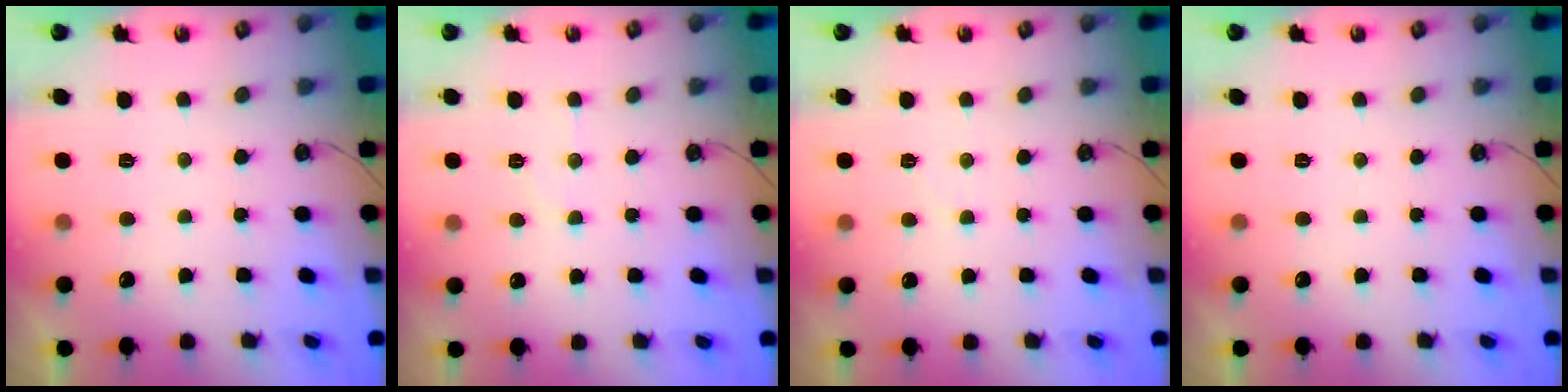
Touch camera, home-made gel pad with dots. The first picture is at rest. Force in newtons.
{"total": 7.1, "press": 7.0, "slide": 0.8}
{"total": 4.0, "press": 3.9, "slide": 0.6}
{"total": 0.0}